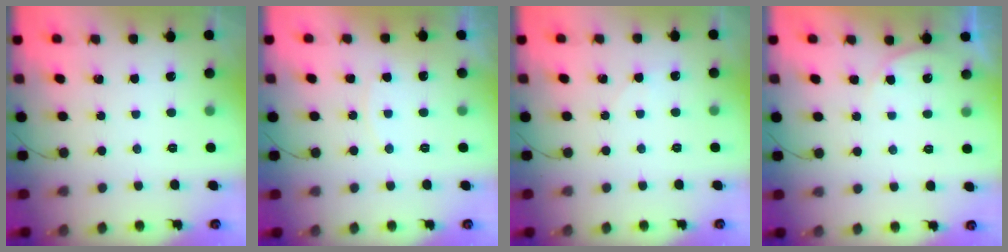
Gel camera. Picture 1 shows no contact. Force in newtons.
{"total": 4.7, "press": 4.7, "slide": 0.4}
{"total": 3.0, "press": 2.6, "slide": 1.5}
{"total": 3.9, "press": 3.8, "slide": 0.5}